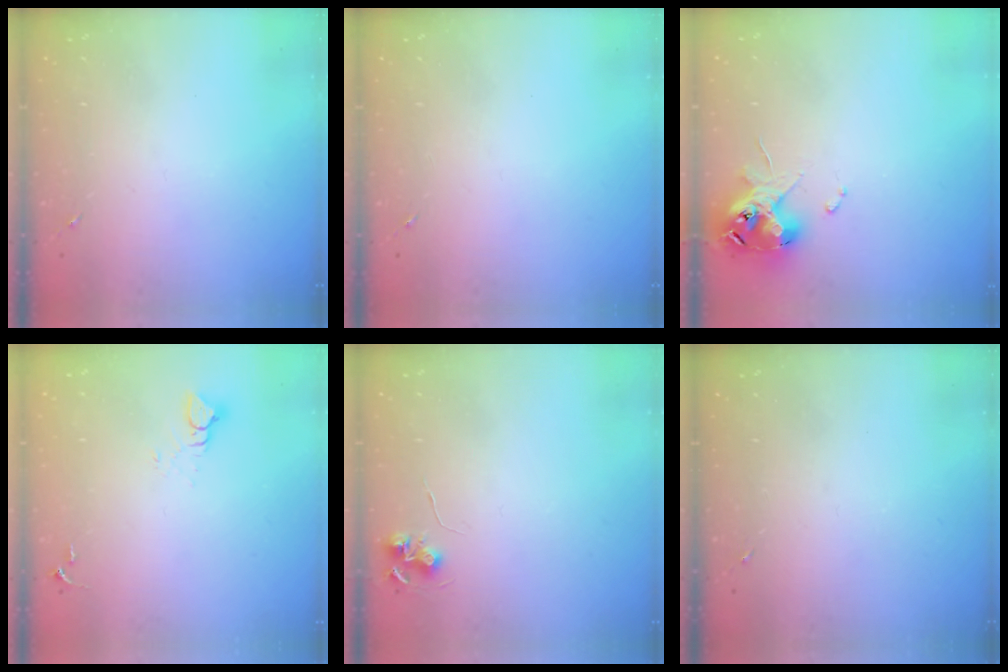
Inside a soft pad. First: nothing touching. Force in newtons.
{"total": 0.0}
{"total": 12.6, "press": 12.5, "slide": 1.7}
{"total": 3.9, "press": 3.9, "slide": 0.2}
{"total": 6.0, "press": 6.0, "slide": 0.4}
{"total": 0.0}